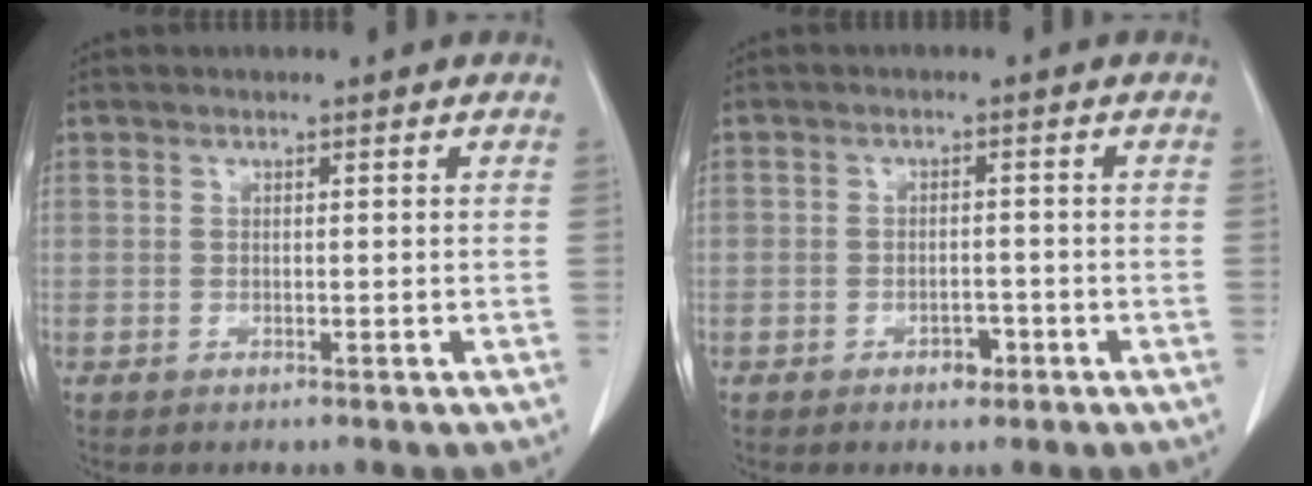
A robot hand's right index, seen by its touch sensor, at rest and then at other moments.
{"total": 2.5, "force": [-1.3, 1.6, 1.4], "torque": [-0.014, 0.005, -0.013]}